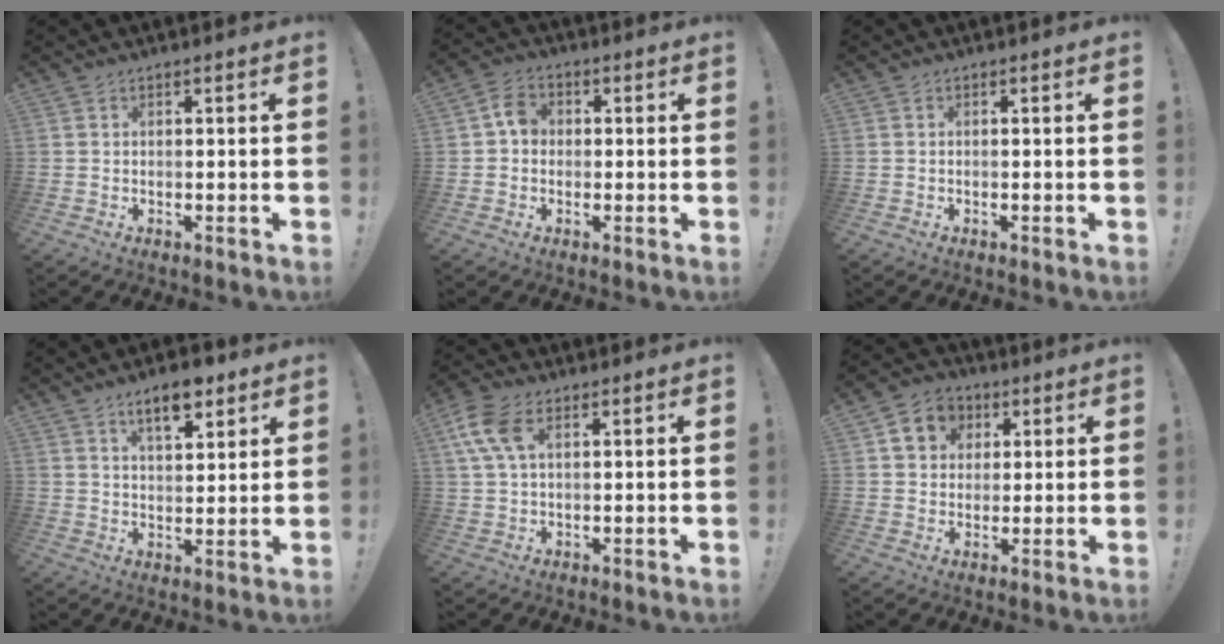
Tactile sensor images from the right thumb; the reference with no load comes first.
{"total": 5.6, "force": [0.2, 4.6, 3.2], "torque": [-0.048, 0.017, 0.004]}
{"total": 0.0}
{"total": 8.8, "force": [6.0, 3.4, 5.4], "torque": [-0.070, -0.028, 0.104]}
{"total": 9.0, "force": [3.0, 5.0, 6.8], "torque": [-0.150, 0.002, 0.059]}
{"total": 9.6, "force": [3.5, 8.2, 3.4], "torque": [-0.046, -0.007, 0.073]}